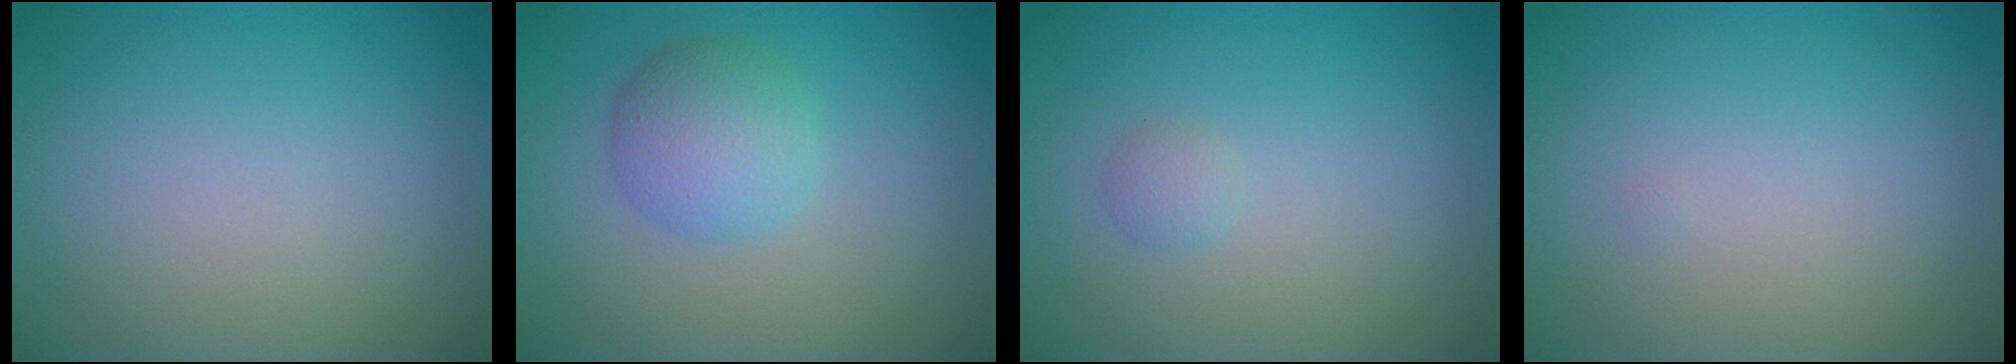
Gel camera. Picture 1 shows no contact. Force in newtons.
{"total": 3.8, "press": 3.8, "slide": 0.0}
{"total": 0.9, "press": 0.9, "slide": 0.0}
{"total": 0.0}